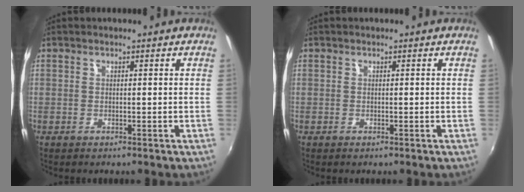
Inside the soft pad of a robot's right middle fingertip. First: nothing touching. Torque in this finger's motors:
{"motor_torque": [0.00, -0.01, 0.02, 0.01]}